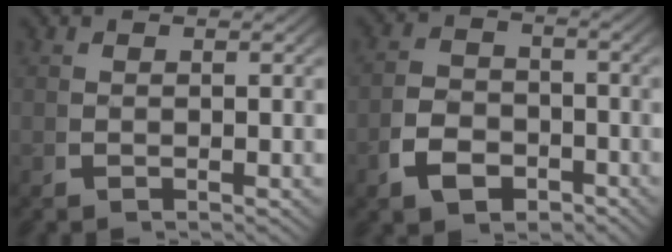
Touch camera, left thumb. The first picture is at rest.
{"total": 4.6, "force": [-2.1, 3.3, 2.3], "torque": [-0.038, -0.018, -0.032]}